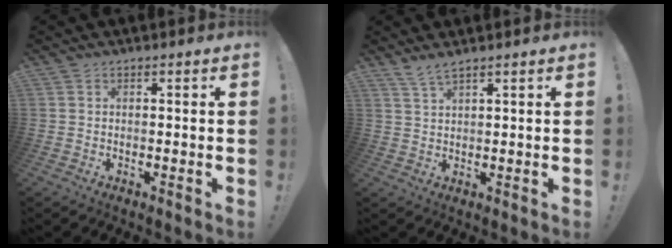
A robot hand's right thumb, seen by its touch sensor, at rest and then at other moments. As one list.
[{"total": 3.4, "force": [2.8, 0.2, 1.9], "torque": [-0.046, -0.013, 0.051]}]